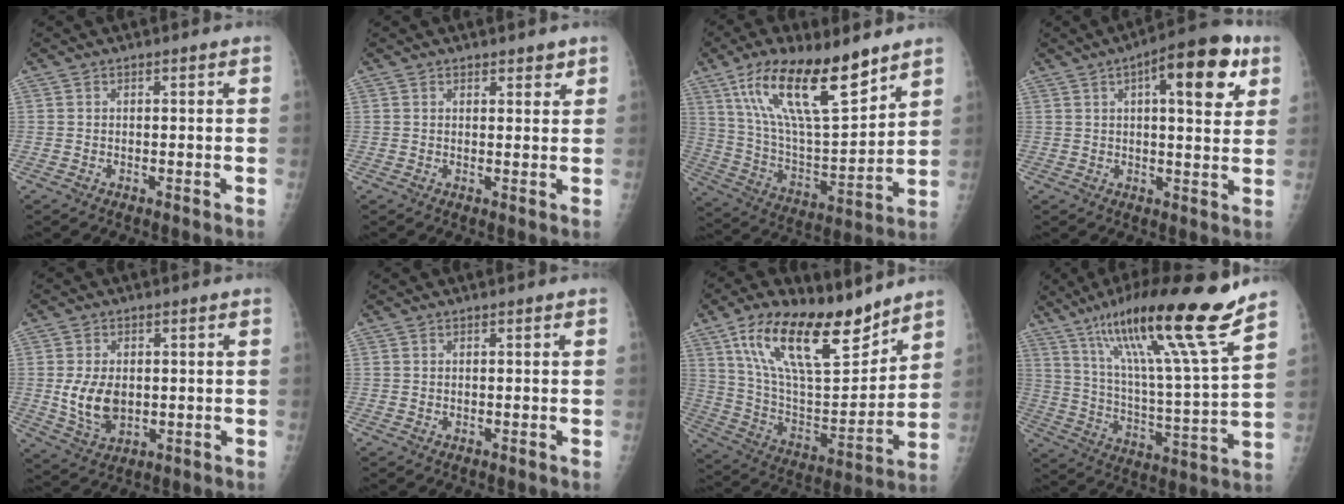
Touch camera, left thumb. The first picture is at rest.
{"total": 2.1, "force": [1.6, 1.1, 0.9], "torque": [0.004, -0.009, 0.019]}
{"total": 21.8, "force": [13.3, 6.9, 15.8], "torque": [-0.263, -0.054, 0.248]}
{"total": 14.3, "force": [5.7, 5.1, 12.0], "torque": [-0.137, -0.002, 0.070]}
{"total": 8.4, "force": [0.0, 5.6, 6.3], "torque": [-0.105, -0.009, 0.012]}
{"total": 0.0}
{"total": 23.3, "force": [15.1, 9.0, 15.3], "torque": [-0.233, -0.059, 0.272]}
{"total": 23.5, "force": [15.9, 1.3, 17.2], "torque": [-0.269, -0.060, 0.272]}